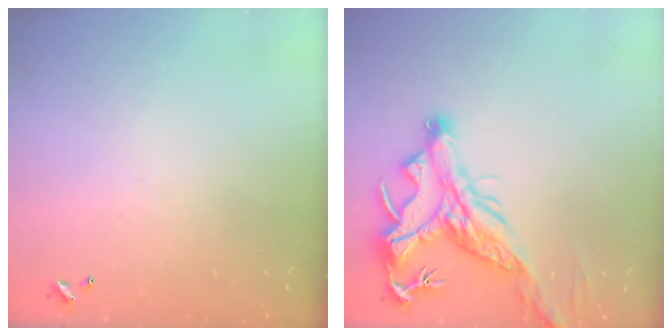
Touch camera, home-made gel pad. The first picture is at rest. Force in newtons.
{"total": 5.4, "press": 5.0, "slide": 1.9}